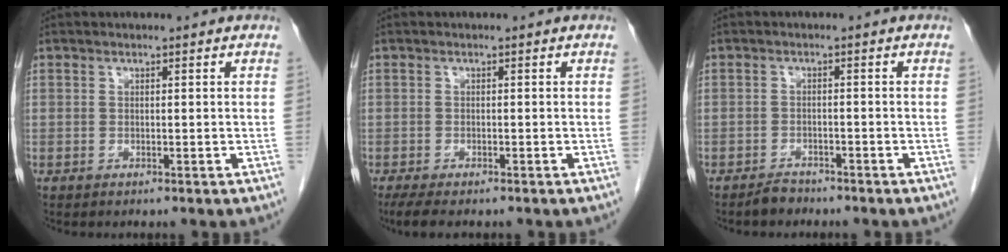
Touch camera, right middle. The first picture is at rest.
{"total": 4.7, "force": [-3.6, 1.3, 2.7], "torque": [-0.046, -0.013, -0.052]}
{"total": 2.0, "force": [-1.9, 0.7, 0.4], "torque": [-0.016, -0.003, -0.029]}